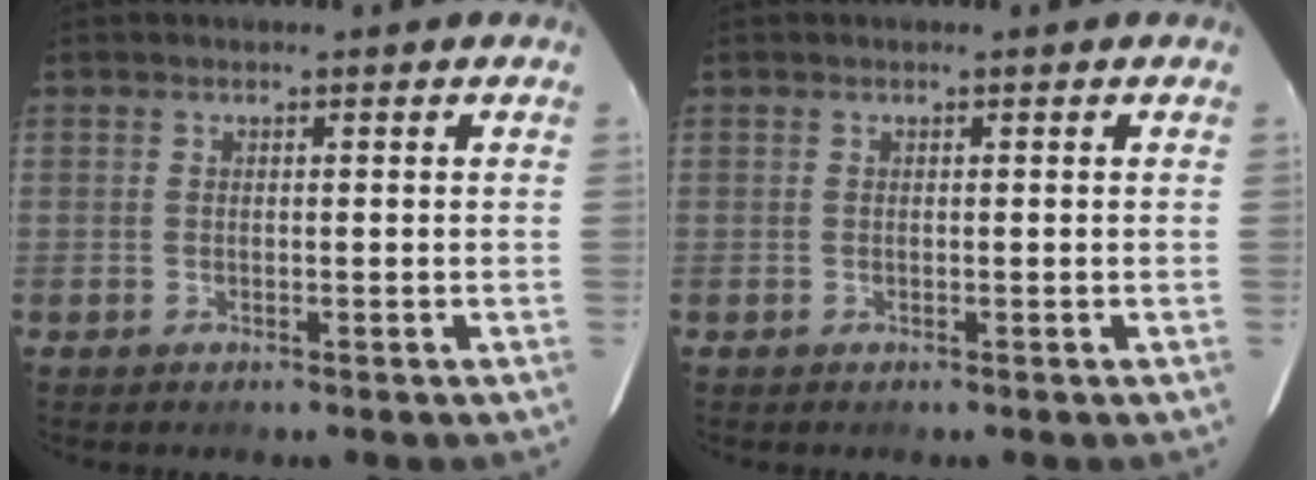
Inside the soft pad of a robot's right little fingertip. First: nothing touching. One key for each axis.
{"total": 0.0}